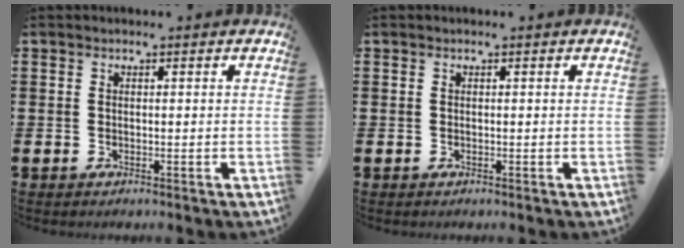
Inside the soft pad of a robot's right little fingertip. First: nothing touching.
{"total": 0.0}